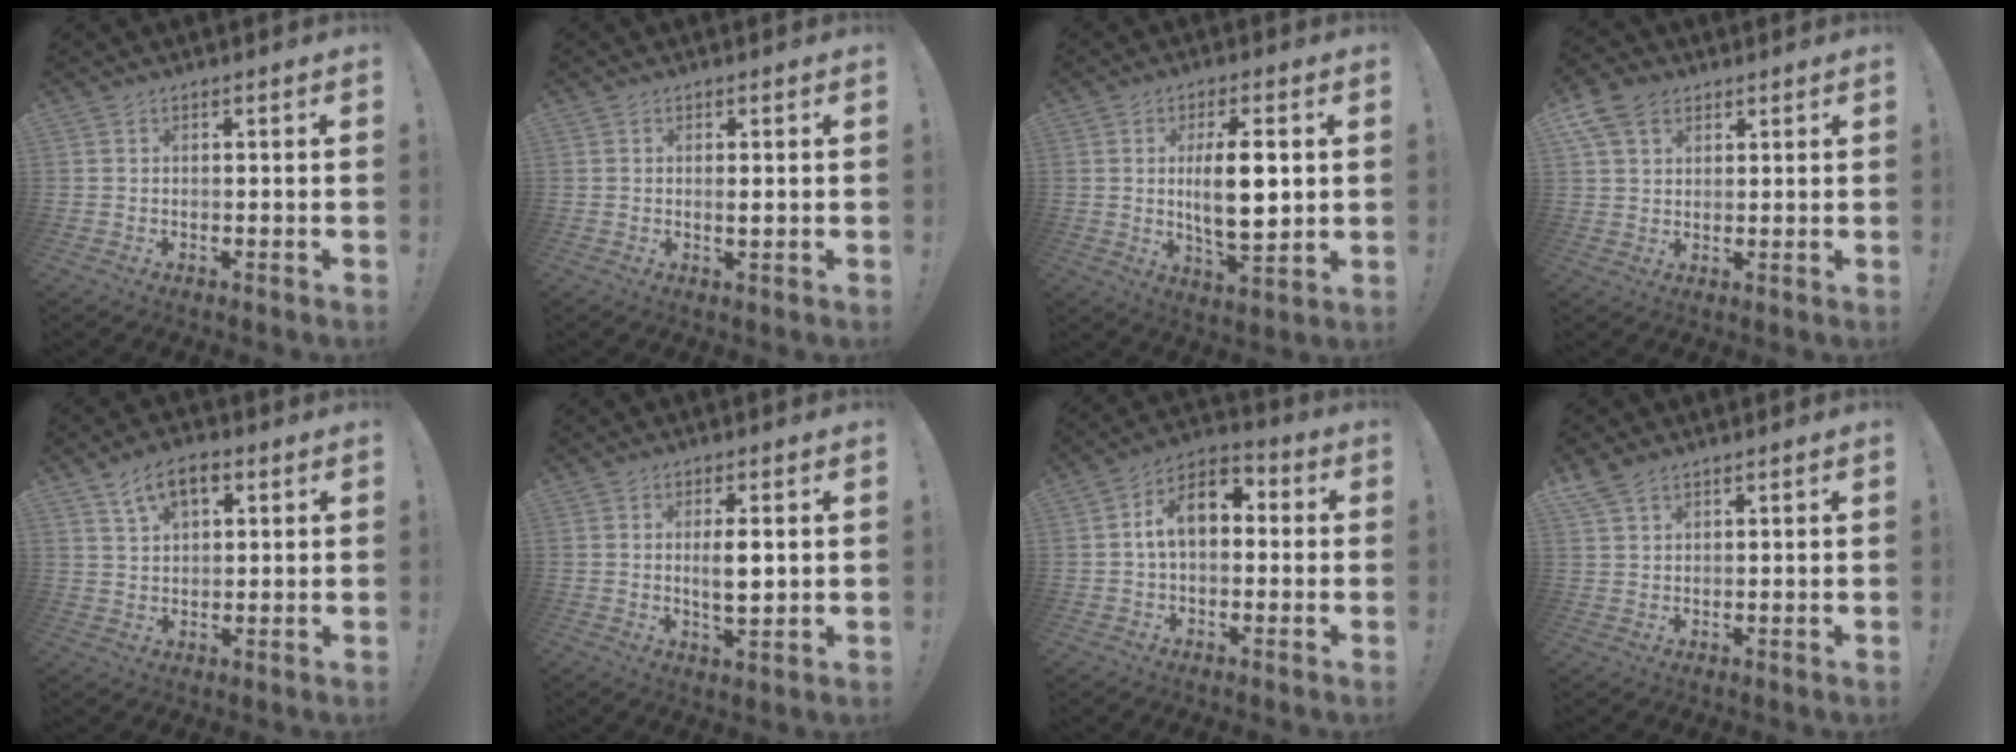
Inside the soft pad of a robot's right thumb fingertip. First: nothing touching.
{"total": 1.3, "force": [0.3, 0.2, 1.3], "torque": [-0.010, -0.008, 0.002]}
{"total": 12.5, "force": [1.7, 4.3, 11.6], "torque": [-0.198, -0.010, 0.021]}
{"total": 9.0, "force": [4.4, 6.4, 4.5], "torque": [-0.072, -0.009, 0.088]}
{"total": 8.2, "force": [4.1, 4.6, 5.4], "torque": [-0.082, -0.004, 0.076]}
{"total": 5.7, "force": [0.8, 1.8, 5.4], "torque": [-0.085, -0.012, 0.009]}
{"total": 11.0, "force": [1.9, 6.9, 8.4], "torque": [-0.128, 0.009, 0.035]}
{"total": 4.4, "force": [3.4, 2.0, 1.9], "torque": [-0.033, -0.014, 0.066]}